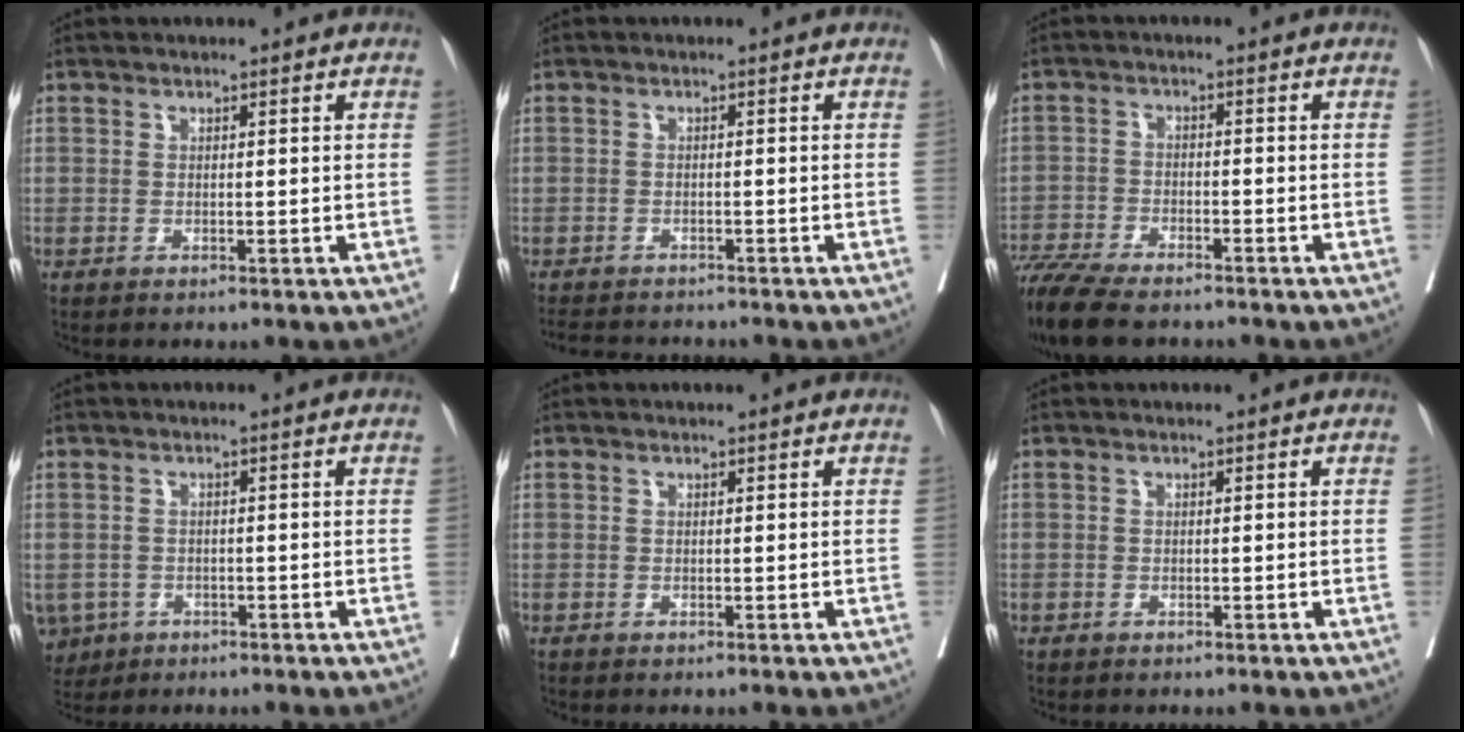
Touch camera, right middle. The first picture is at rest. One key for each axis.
{"total": 6.3, "fx": -5.9, "fy": 1.4, "fz": 1.7, "tx": -0.022, "ty": -0.010, "tz": -0.087}
{"total": 11.6, "fx": -9.9, "fy": 2.4, "fz": 5.7, "tx": -0.103, "ty": -0.020, "tz": -0.162}
{"total": 6.8, "fx": -3.4, "fy": 5.6, "fz": 1.8, "tx": -0.053, "ty": -0.002, "tz": -0.049}
{"total": 0.0}
{"total": 0.0}